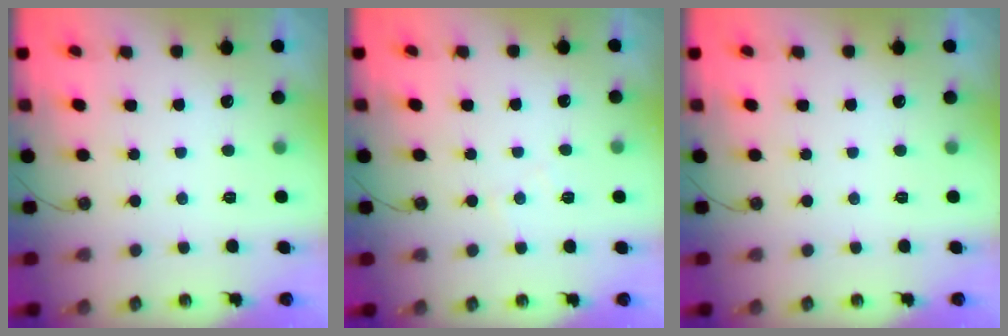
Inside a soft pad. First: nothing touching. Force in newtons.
{"total": 4.0, "press": 3.9, "slide": 0.6}
{"total": 0.0}